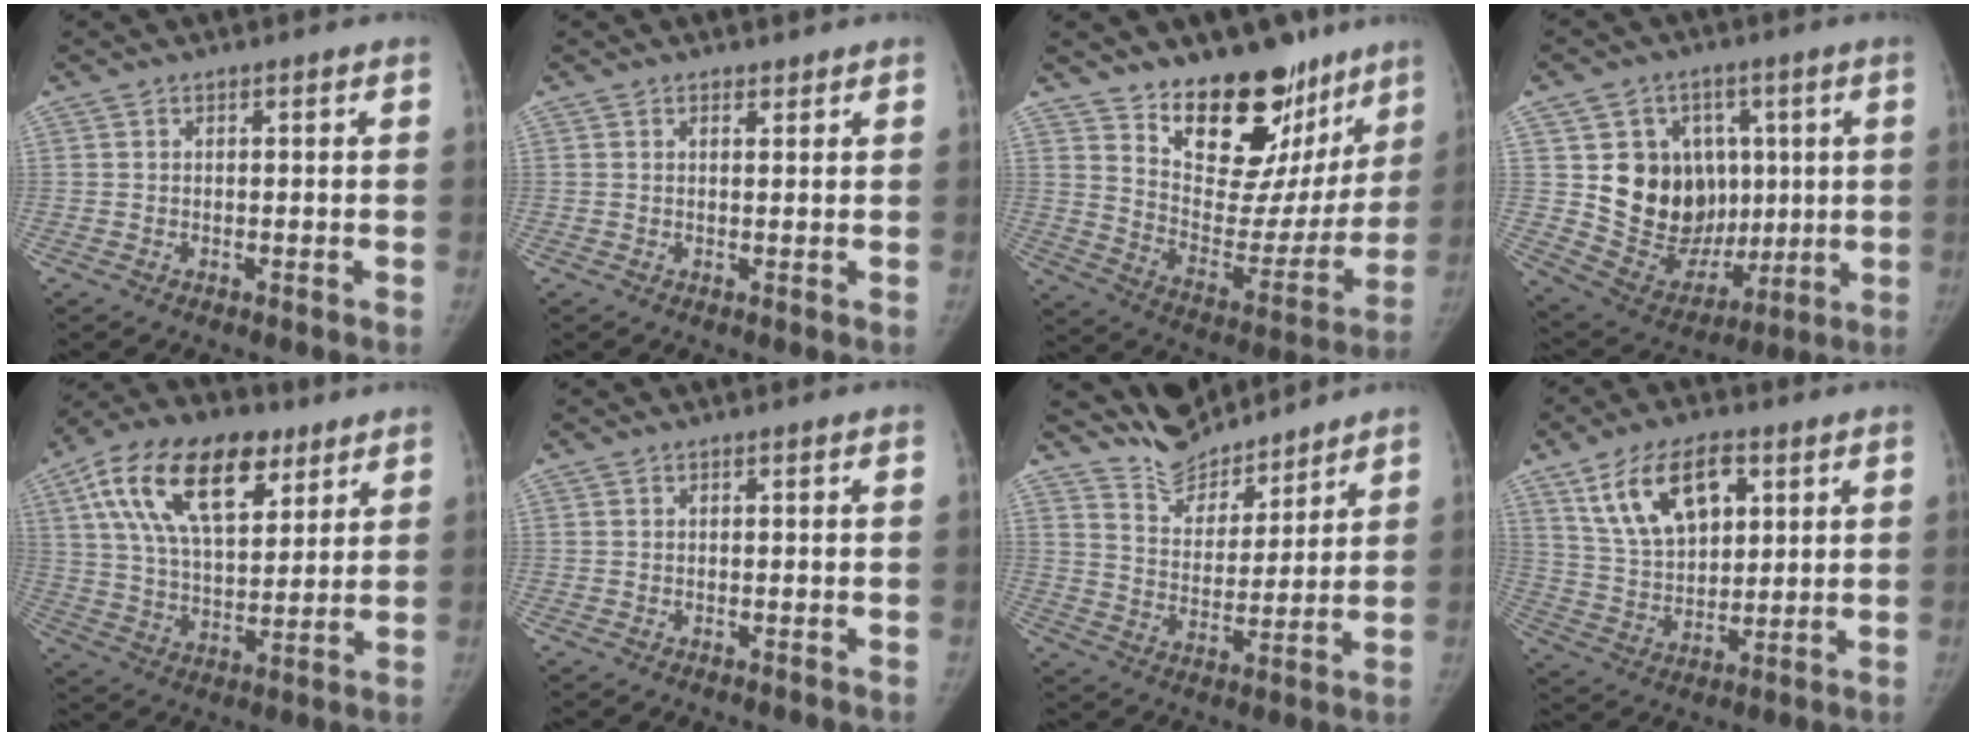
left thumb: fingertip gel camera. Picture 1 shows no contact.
{"total": 1.1, "force": [0.9, 0.5, 0.3], "torque": [0.001, -0.007, 0.013]}
{"total": 24.0, "force": [17.1, 12.3, 11.5], "torque": [-0.113, -0.111, 0.262]}
{"total": 17.8, "force": [2.6, 14.8, 9.5], "torque": [-0.101, -0.008, 0.077]}
{"total": 22.1, "force": [10.6, 11.7, 15.4], "torque": [-0.258, -0.011, 0.184]}
{"total": 0.0}
{"total": 10.4, "force": [9.9, 3.2, 0.8], "torque": [0.015, -0.068, 0.190]}
{"total": 14.8, "force": [7.0, 8.3, 10.1], "torque": [-0.148, -0.021, 0.138]}